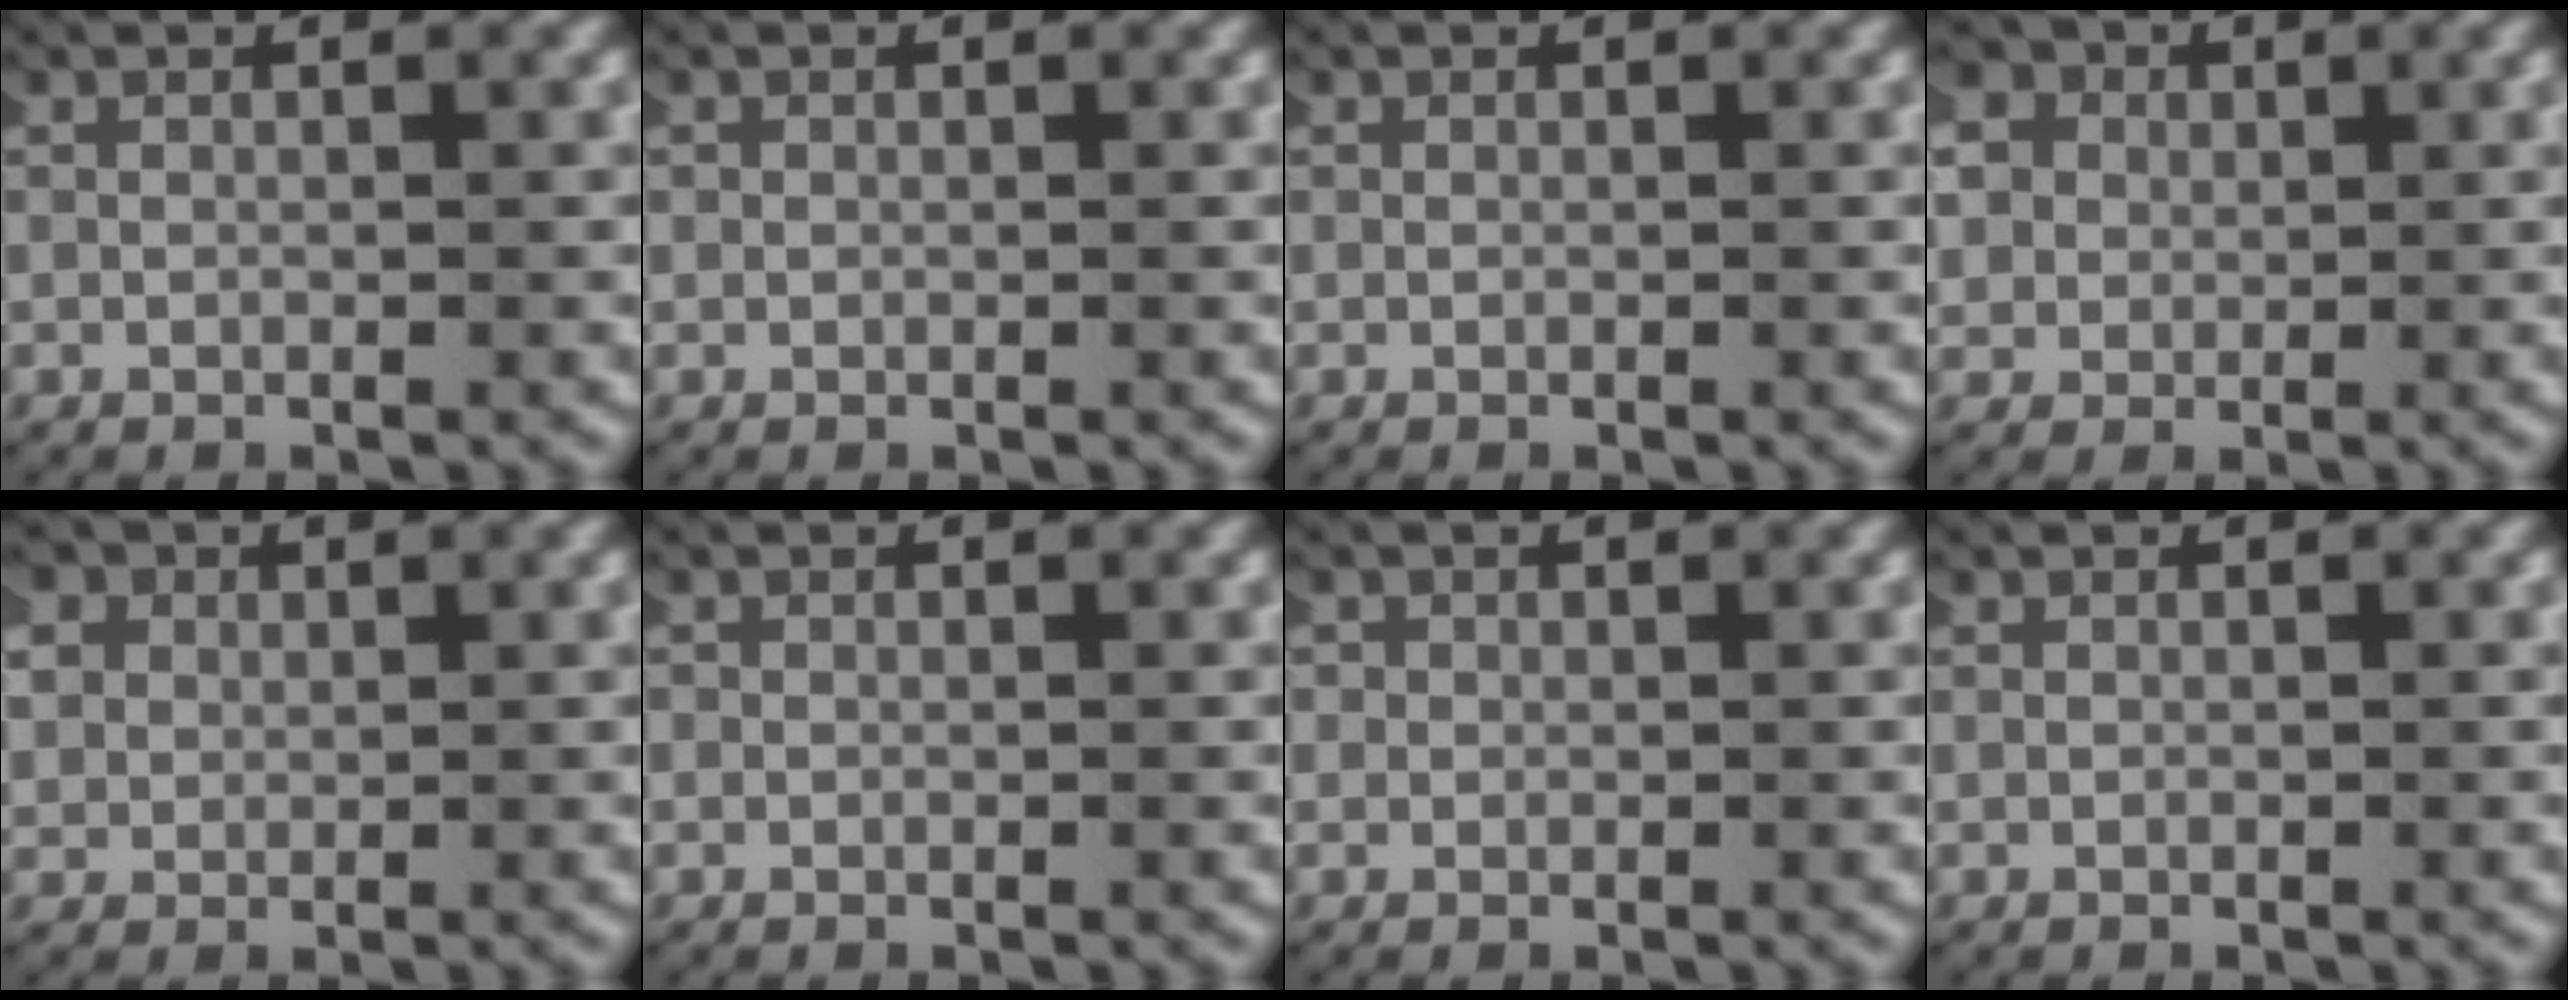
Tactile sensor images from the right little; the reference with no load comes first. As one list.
[{"total": 0.6, "force": [0.0, 0.5, -0.1], "torque": [0.001, 0.004, -0.003]}, {"total": 0.0}, {"total": 8.0, "force": [2.6, 6.7, 3.4], "torque": [-0.103, -0.001, 0.033]}, {"total": 5.2, "force": [1.8, 4.3, 2.2], "torque": [-0.070, -0.001, 0.026]}, {"total": 0.7, "force": [-0.1, 0.7, -0.1], "torque": [0.000, 0.002, -0.005]}, {"total": 1.1, "force": [0.0, 1.1, -0.1], "torque": [-0.003, 0.003, -0.006]}, {"total": 0.0}]